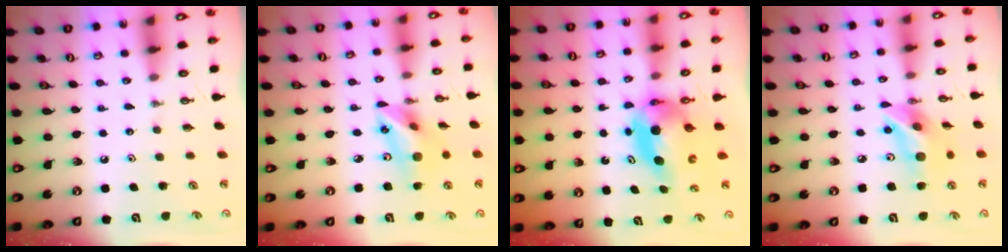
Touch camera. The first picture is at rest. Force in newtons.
{"total": 14.8, "press": 14.5, "slide": 3.1}
{"total": 7.1, "press": 7.1, "slide": 0.7}
{"total": 14.6, "press": 14.2, "slide": 3.4}